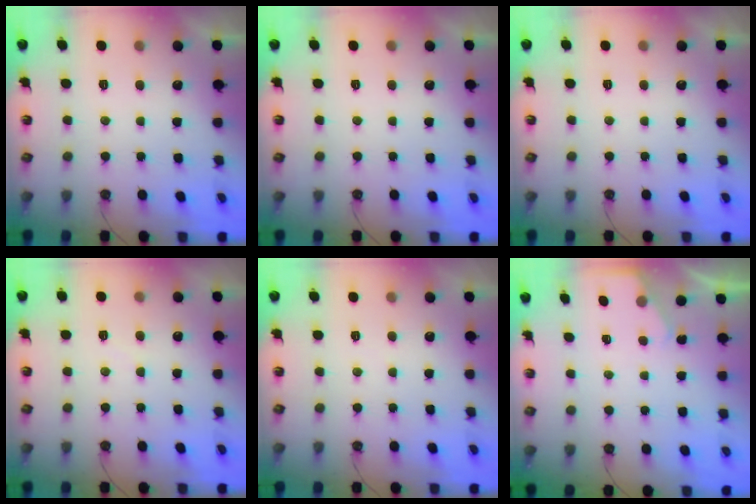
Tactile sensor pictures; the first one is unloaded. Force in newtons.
{"total": 0.0}
{"total": 0.0}
{"total": 2.0, "press": 2.0, "slide": 0.4}
{"total": 1.4, "press": 1.3, "slide": 0.3}
{"total": 2.0, "press": 2.0, "slide": 0.3}